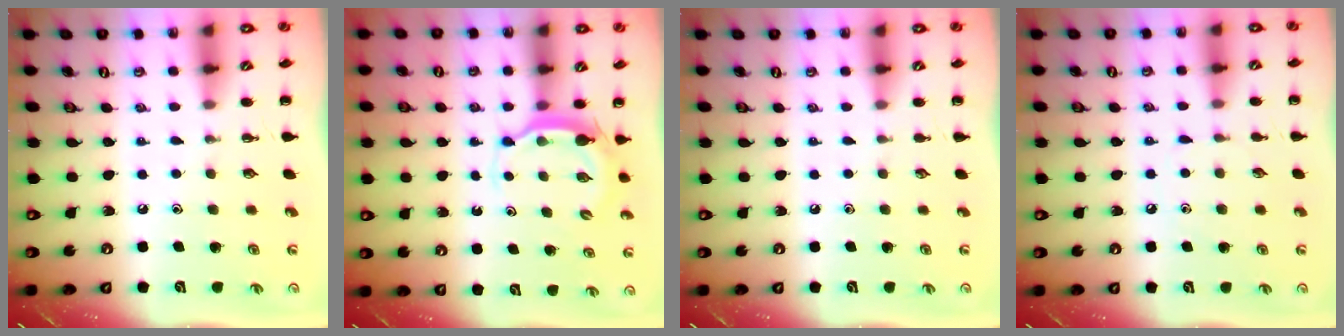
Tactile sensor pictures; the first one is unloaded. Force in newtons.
{"total": 4.8, "press": 4.8, "slide": 0.5}
{"total": 0.0}
{"total": 4.9, "press": 4.5, "slide": 1.7}